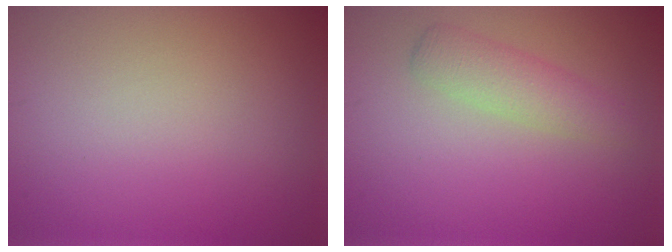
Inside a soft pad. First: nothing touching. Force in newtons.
{"total": 2.5, "press": 2.5, "slide": 0.0}